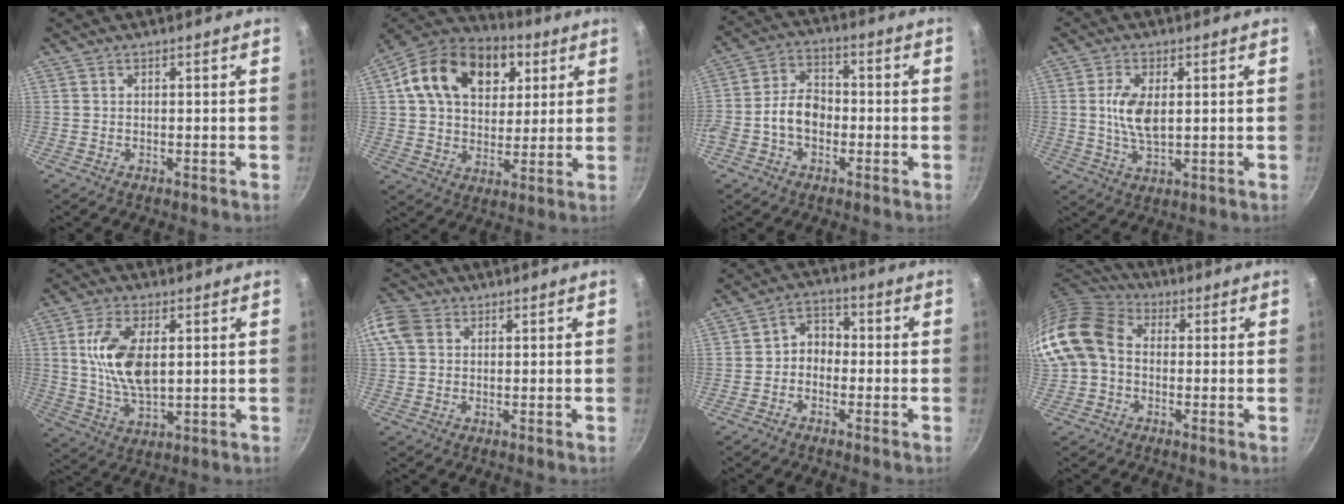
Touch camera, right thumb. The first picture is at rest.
{"total": 21.6, "force": [7.5, 15.0, 13.6], "torque": [-0.206, 0.007, 0.117]}
{"total": 8.1, "force": [-2.0, 5.8, 5.2], "torque": [-0.072, 0.033, -0.048]}
{"total": 7.4, "force": [1.0, 3.6, 6.3], "torque": [-0.123, -0.007, 0.022]}
{"total": 12.2, "force": [2.3, 6.2, 10.2], "torque": [-0.188, -0.008, 0.049]}
{"total": 6.1, "force": [1.8, 4.7, 3.4], "torque": [-0.064, 0.008, 0.023]}
{"total": 4.8, "force": [-1.1, 3.9, 2.6], "torque": [-0.017, 0.025, -0.032]}
{"total": 14.9, "force": [-0.2, 11.8, 9.2], "torque": [-0.174, 0.033, -0.018]}